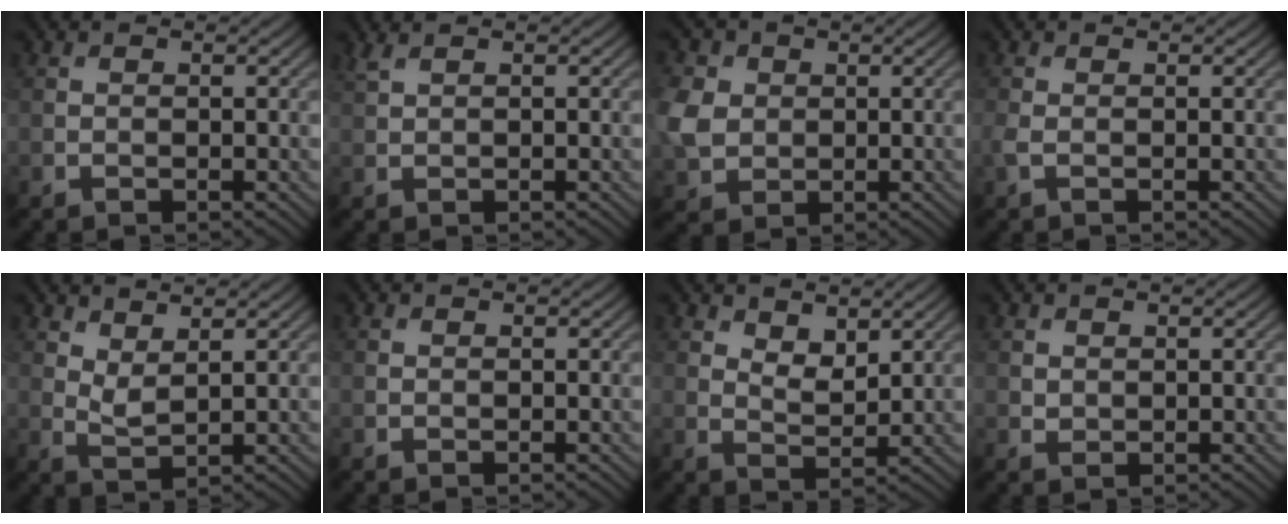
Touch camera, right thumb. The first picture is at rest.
{"total": 1.2, "force": [1.0, 0.2, 0.7], "torque": [-0.024, 0.007, 0.024]}
{"total": 6.1, "force": [0.6, 5.2, 3.2], "torque": [-0.106, 0.007, 0.007]}
{"total": 1.0, "force": [-0.3, 0.4, 0.9], "torque": [-0.030, -0.002, -0.008]}
{"total": 2.7, "force": [2.0, 0.8, 1.7], "torque": [-0.041, -0.005, 0.045]}
{"total": 0.0}
{"total": 3.7, "force": [2.4, 1.7, 2.2], "torque": [-0.047, -0.009, 0.045]}
{"total": 0.9, "force": [0.6, 0.7, 0.2], "torque": [-0.007, -0.003, 0.016]}